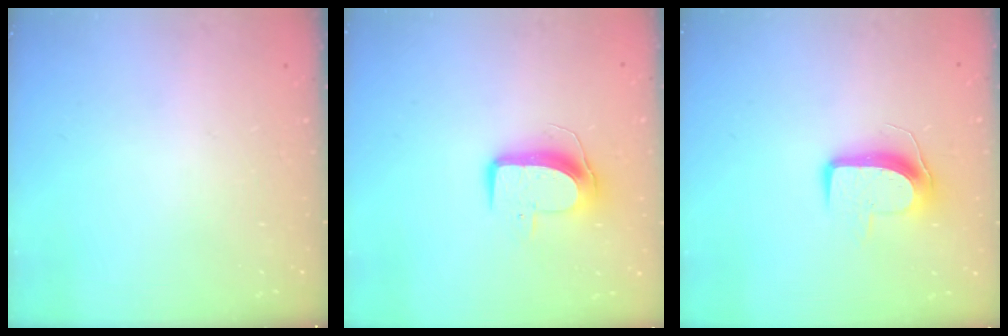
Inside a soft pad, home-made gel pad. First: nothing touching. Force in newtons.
{"total": 9.5, "press": 9.5, "slide": 0.5}
{"total": 9.3, "press": 9.3, "slide": 0.6}